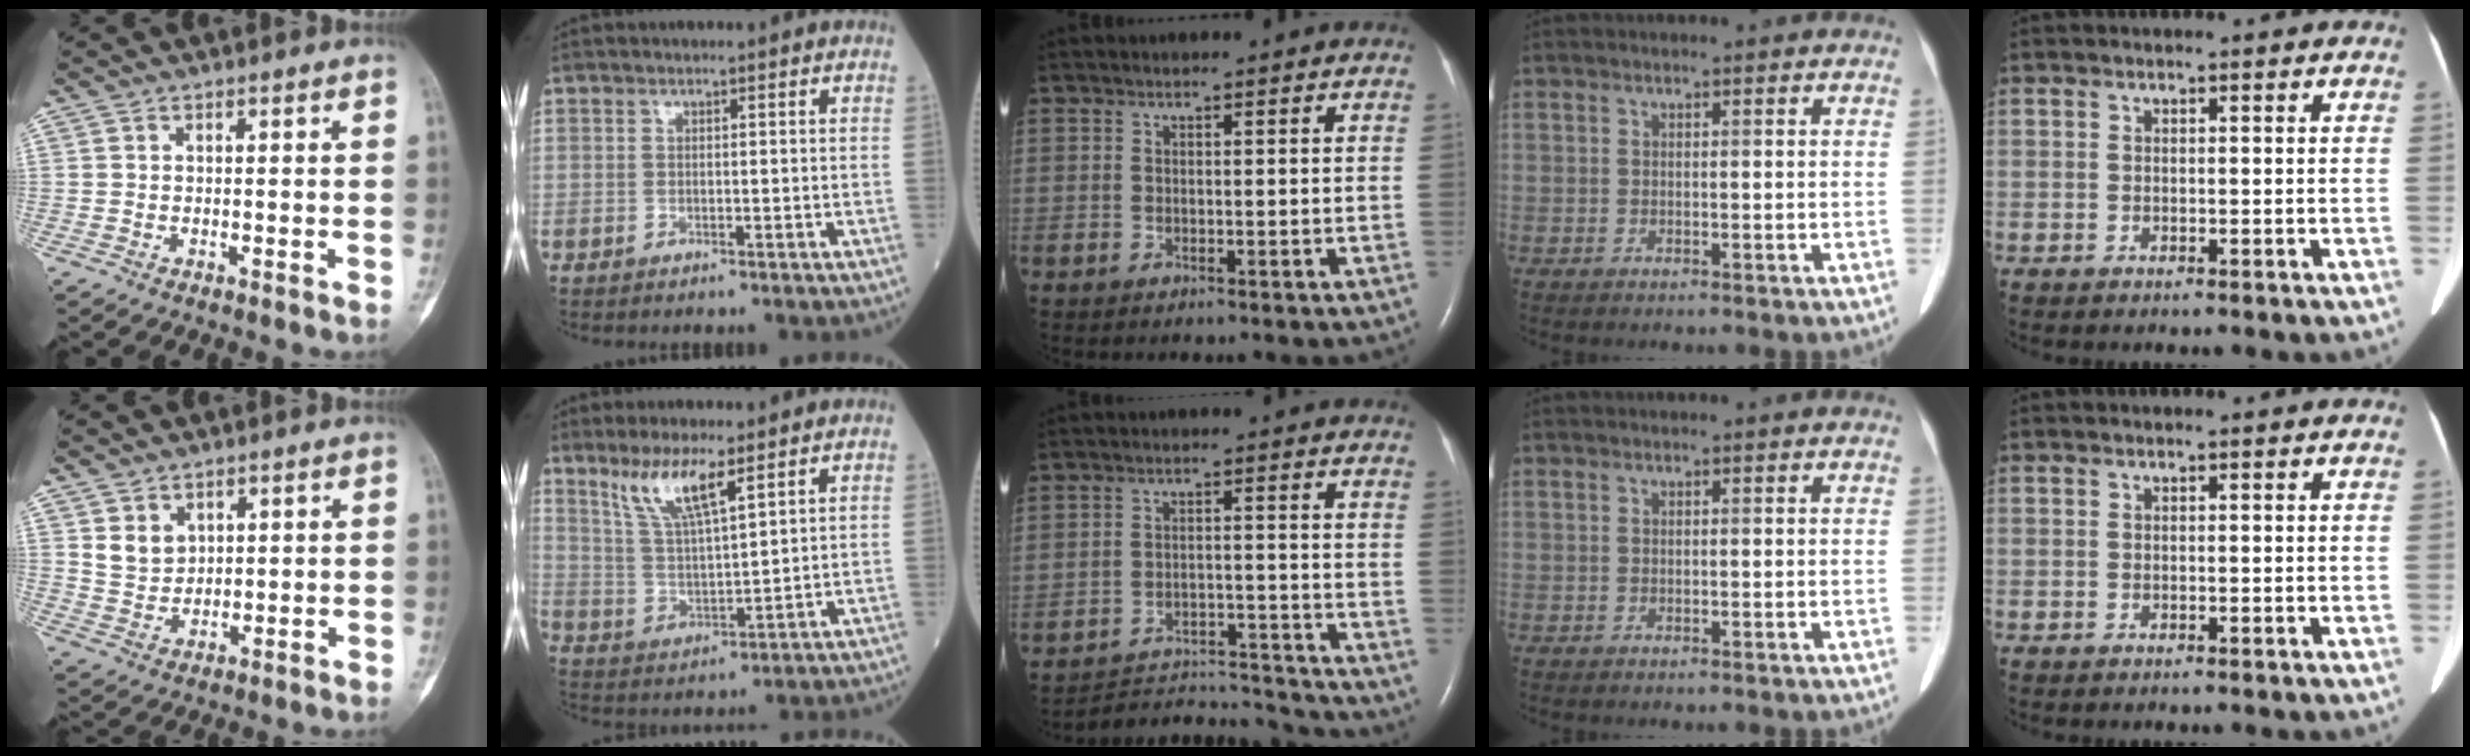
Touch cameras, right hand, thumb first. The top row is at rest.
{"thumb": {"total": 4.5, "force": [2.2, 3.5, 1.8], "torque": [-0.015, -0.021, 0.051]}, "index": {"total": 8.5, "force": [5.6, 1.1, 6.3], "torque": [-0.129, -0.003, 0.113]}, "middle": {"total": 11.0, "force": [-11.0, 0.1, -0.6], "torque": [0.004, 0.016, -0.166]}}